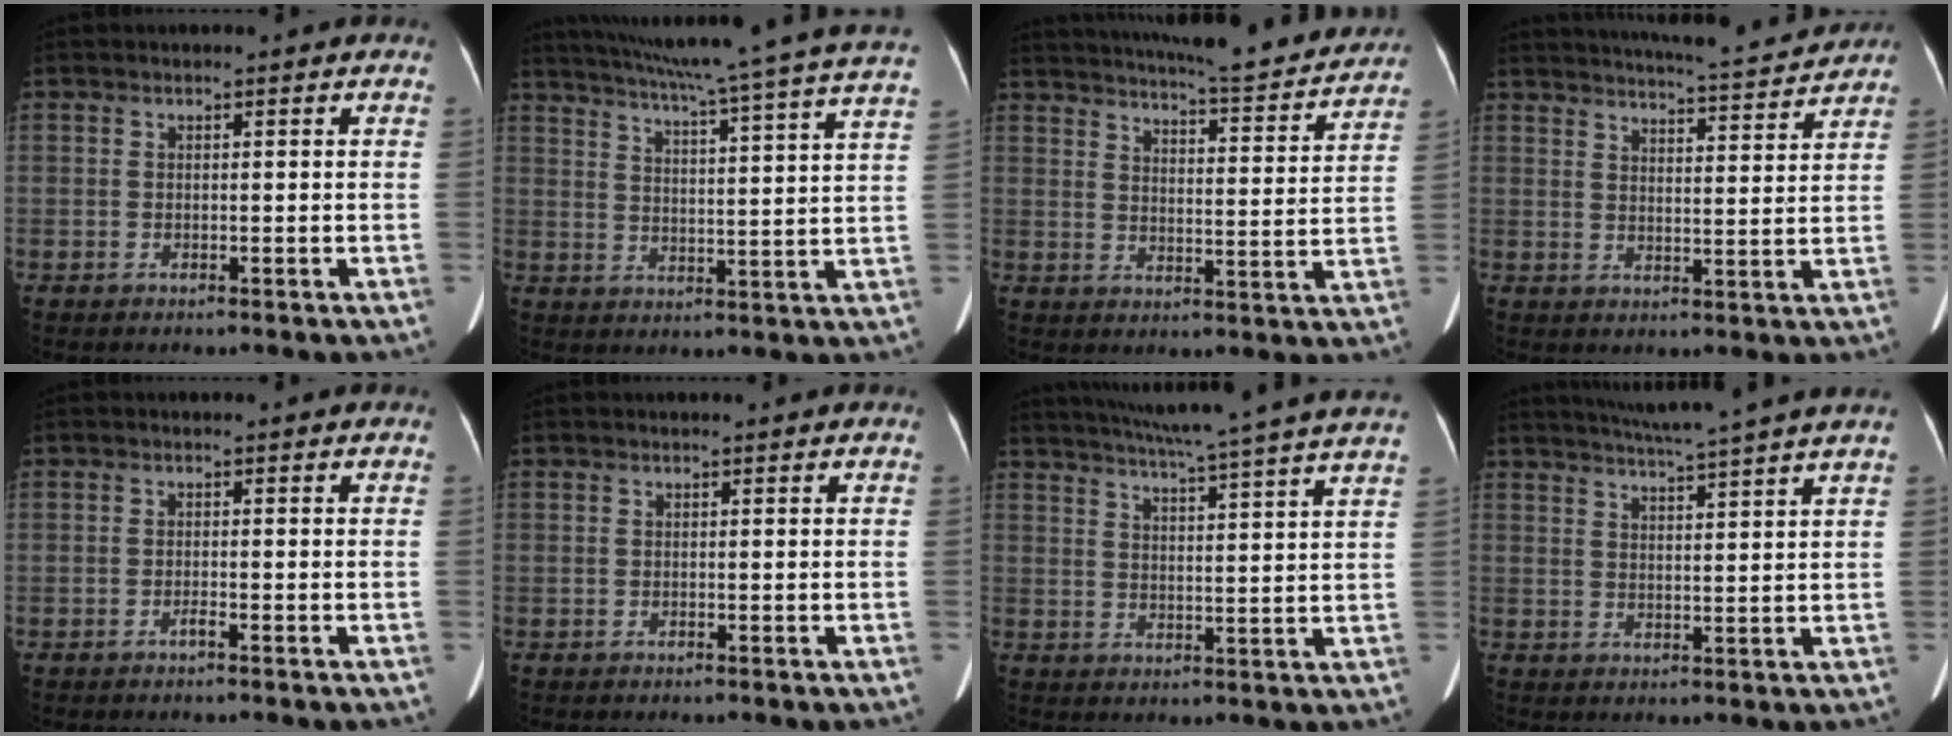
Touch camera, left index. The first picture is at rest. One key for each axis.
{"total": 26.2, "fx": 22.6, "fy": -1.3, "fz": 13.3, "tx": -0.223, "ty": -0.039, "tz": 0.290}
{"total": 21.1, "fx": 19.3, "fy": 2.2, "fz": 8.2, "tx": -0.129, "ty": -0.029, "tz": 0.245}
{"total": 13.5, "fx": 12.8, "fy": 0.7, "fz": 4.0, "tx": -0.067, "ty": -0.008, "tz": 0.168}
{"total": 0.7, "fx": -0.7, "fy": -0.1, "fz": 0.3, "tx": -0.008, "ty": -0.003, "tz": -0.013}
{"total": 0.0}
{"total": 20.6, "fx": 18.1, "fy": -1.7, "fz": 9.8, "tx": -0.166, "ty": -0.024, "tz": 0.232}
{"total": 11.0, "fx": 9.6, "fy": -1.9, "fz": 5.1, "tx": -0.086, "ty": 0.000, "tz": 0.126}